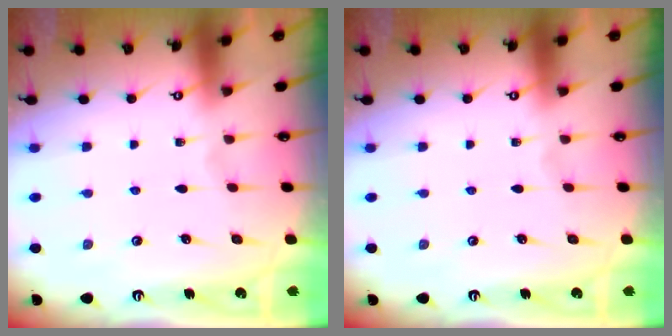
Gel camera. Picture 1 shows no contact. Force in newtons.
{"total": 0.0}